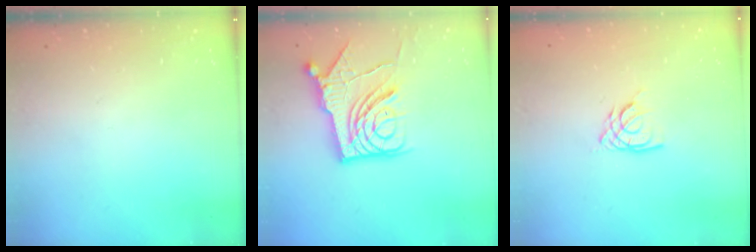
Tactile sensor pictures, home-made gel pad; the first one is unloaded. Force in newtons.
{"total": 14.3, "press": 14.2, "slide": 1.7}
{"total": 4.7, "press": 4.7, "slide": 0.4}